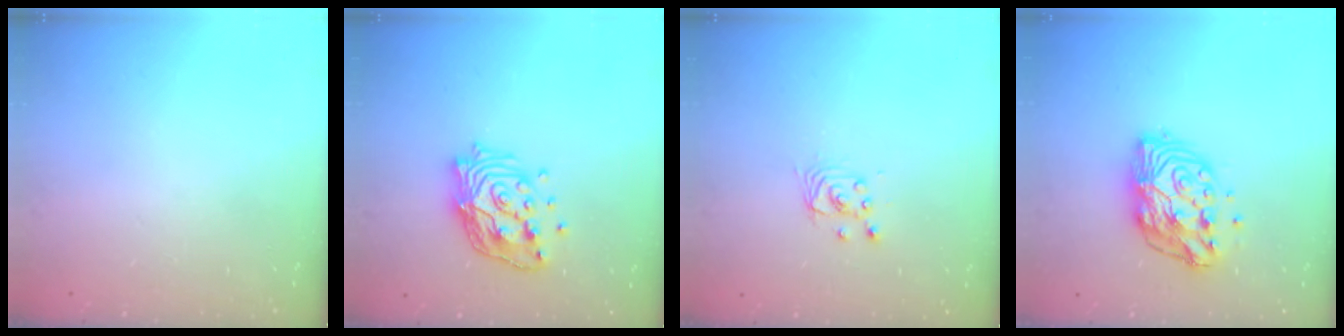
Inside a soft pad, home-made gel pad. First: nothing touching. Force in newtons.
{"total": 15.2, "press": 15.1, "slide": 1.5}
{"total": 2.9, "press": 2.9, "slide": 0.1}
{"total": 12.6, "press": 12.6, "slide": 1.1}